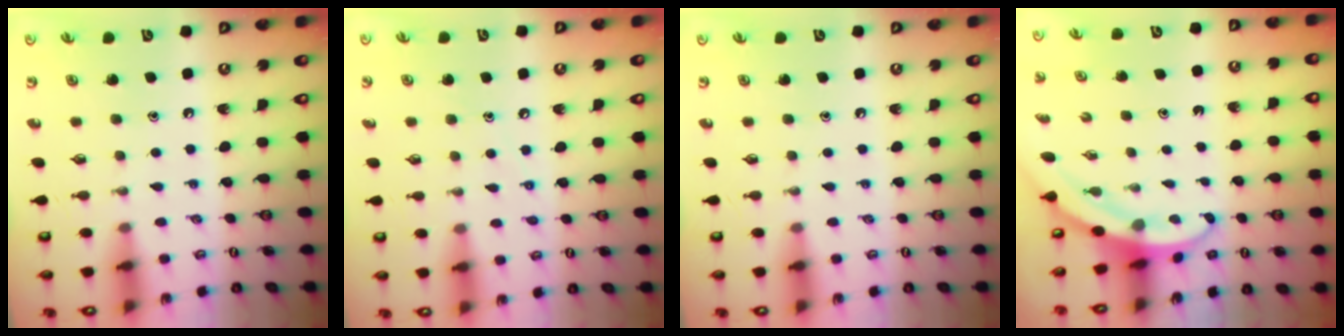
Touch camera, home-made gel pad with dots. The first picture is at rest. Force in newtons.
{"total": 5.4, "press": 5.3, "slide": 0.8}
{"total": 0.0}
{"total": 3.1, "press": 3.1, "slide": 0.1}